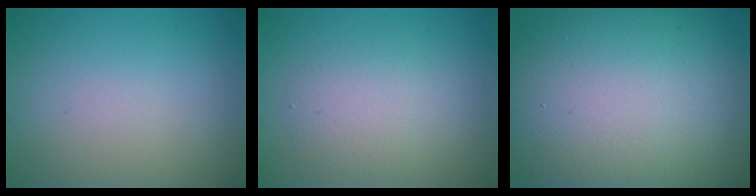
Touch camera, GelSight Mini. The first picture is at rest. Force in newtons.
{"total": 3.0, "press": 3.0, "slide": 0.2}
{"total": 16.7, "press": 16.6, "slide": 1.1}